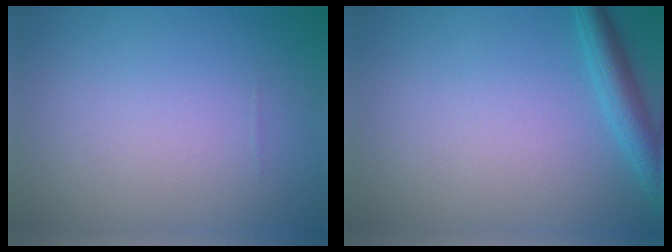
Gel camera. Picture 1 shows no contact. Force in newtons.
{"total": 3.0, "press": 3.0, "slide": 0.2}